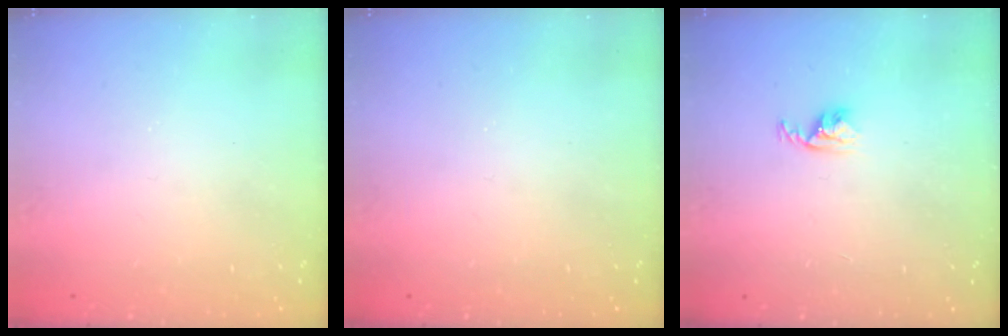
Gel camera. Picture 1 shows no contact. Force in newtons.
{"total": 0.0}
{"total": 3.3, "press": 3.2, "slide": 0.4}